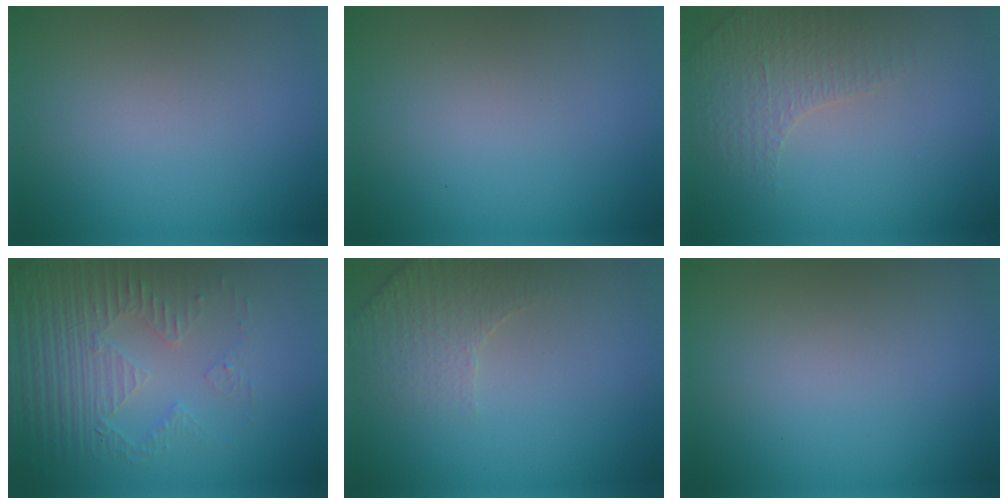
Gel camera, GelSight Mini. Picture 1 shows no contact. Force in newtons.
{"total": 0.0}
{"total": 1.5, "press": 1.2, "slide": 0.8}
{"total": 5.2, "press": 3.3, "slide": 3.9}
{"total": 2.8, "press": 2.7, "slide": 0.8}
{"total": 0.0}